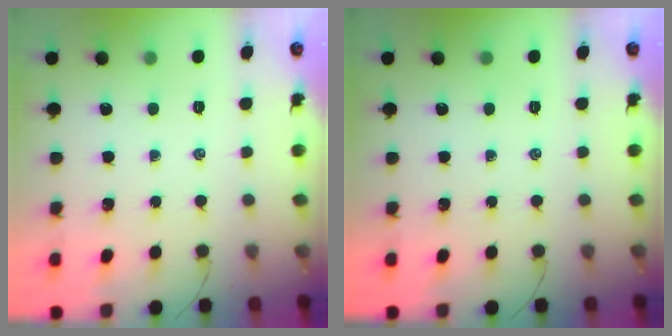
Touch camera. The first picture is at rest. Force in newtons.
{"total": 0.0}